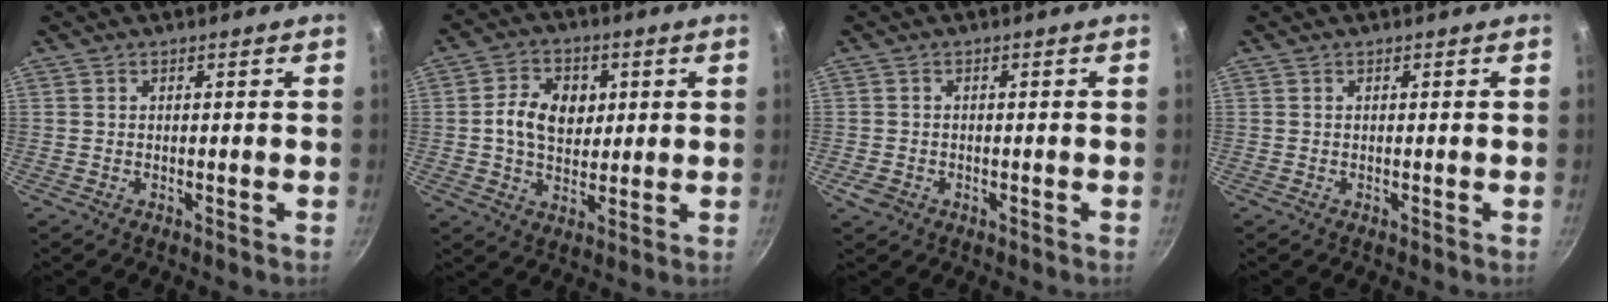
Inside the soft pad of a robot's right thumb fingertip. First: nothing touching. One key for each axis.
{"total": 9.5, "fx": 1.4, "fy": 6.9, "fz": 6.4, "tx": -0.082, "ty": 0.000, "tz": 0.024}
{"total": 2.1, "fx": -0.9, "fy": 1.7, "fz": 0.9, "tx": -0.011, "ty": 0.004, "tz": -0.015}
{"total": 0.0}